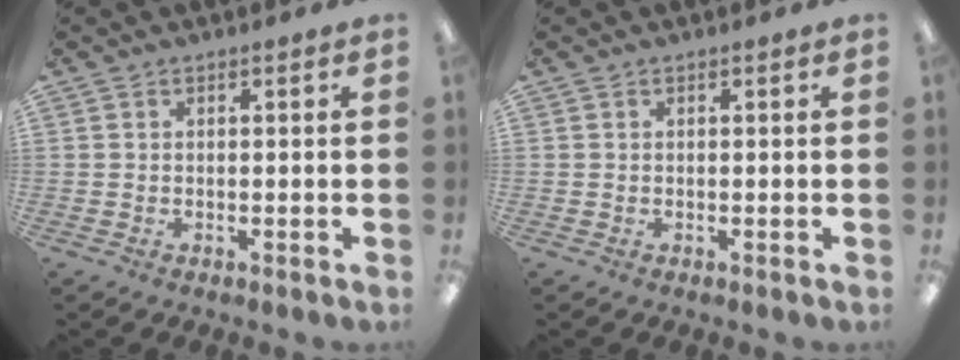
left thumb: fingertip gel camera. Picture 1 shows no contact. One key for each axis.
{"total": 0.0}